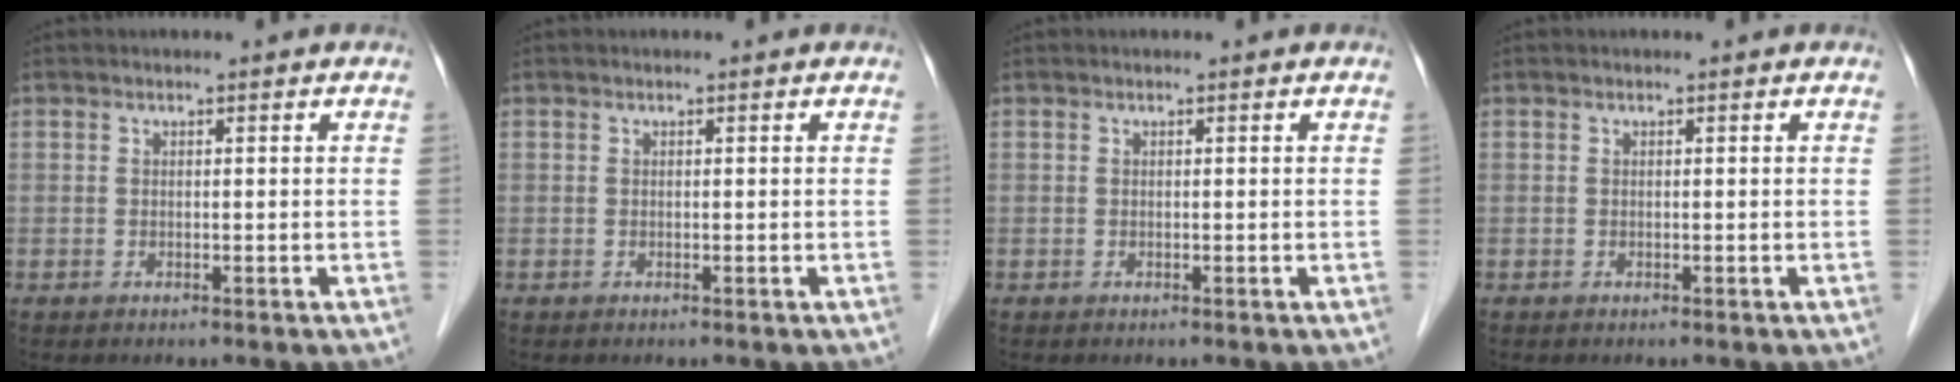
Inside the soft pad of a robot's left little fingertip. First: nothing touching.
{"total": 0.0}
{"total": 0.0}
{"total": 0.0}